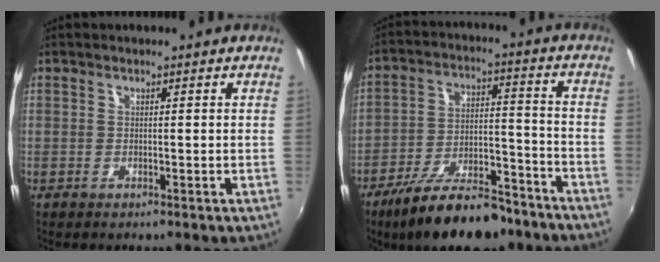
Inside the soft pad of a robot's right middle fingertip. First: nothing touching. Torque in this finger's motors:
{"motor_torque": [0.98, -1.16, 0.17, 0.01]}